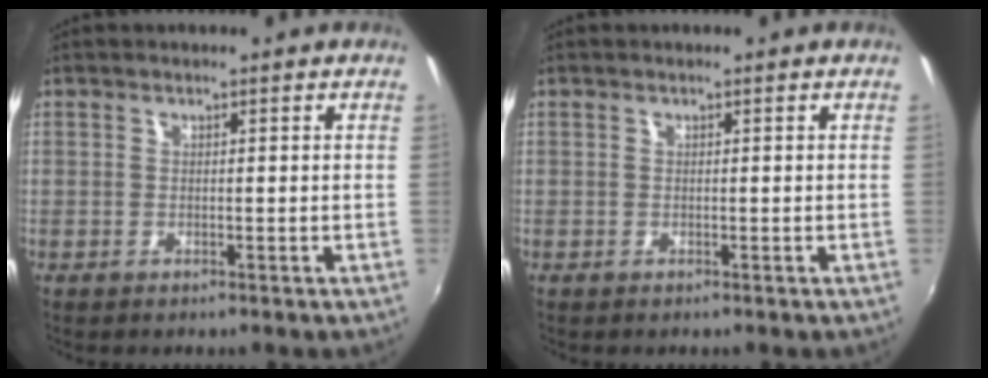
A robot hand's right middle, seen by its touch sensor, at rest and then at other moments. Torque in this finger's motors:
{"motor_torque": [0.21, -0.40, 0.00, 0.00]}